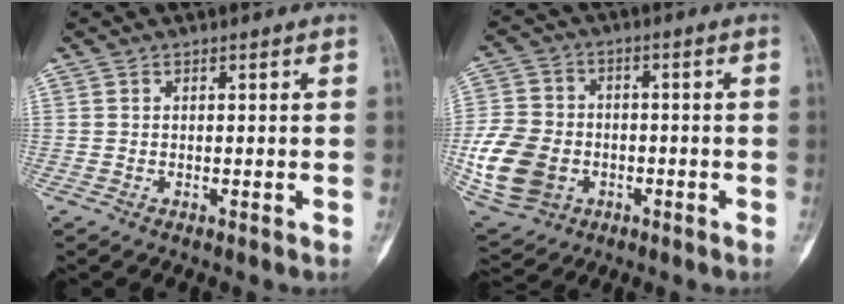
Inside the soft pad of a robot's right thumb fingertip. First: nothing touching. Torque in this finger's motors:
{"motor_torque": [-0.46, 0.89, 0.10, -0.17, 0.21]}